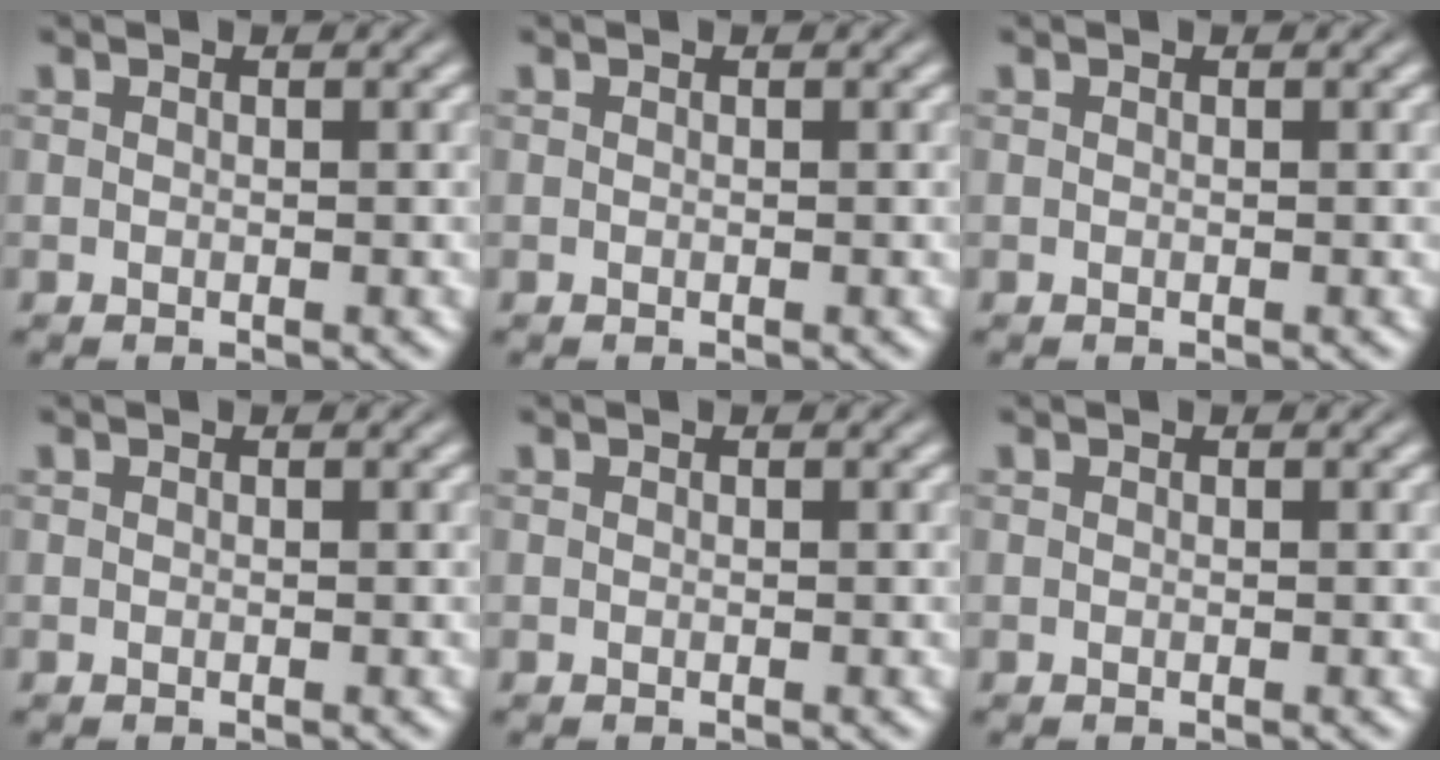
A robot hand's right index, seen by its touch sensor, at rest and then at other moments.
{"total": 0.0}
{"total": 0.0}
{"total": 0.0}
{"total": 0.0}
{"total": 0.0}